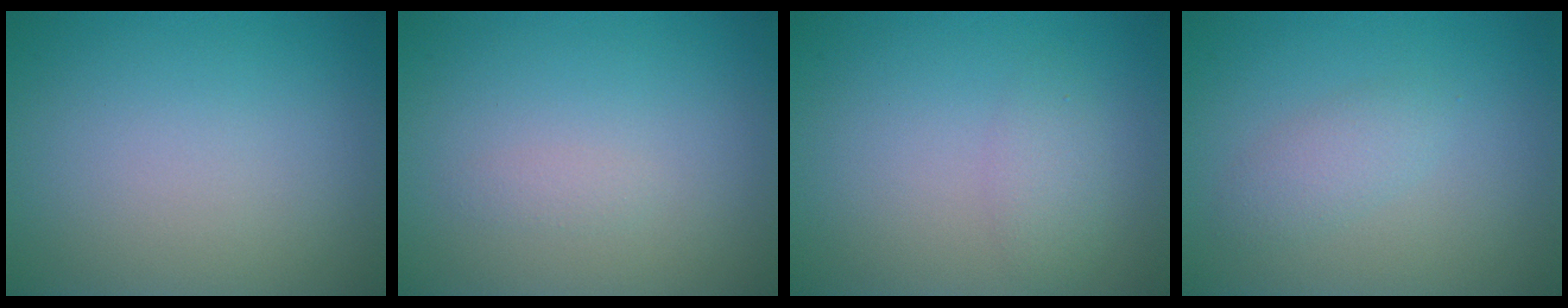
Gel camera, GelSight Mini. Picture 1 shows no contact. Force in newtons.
{"total": 0.6, "press": 0.6, "slide": 0.0}
{"total": 1.5, "press": 1.5, "slide": 0.1}
{"total": 1.8, "press": 1.8, "slide": 0.1}